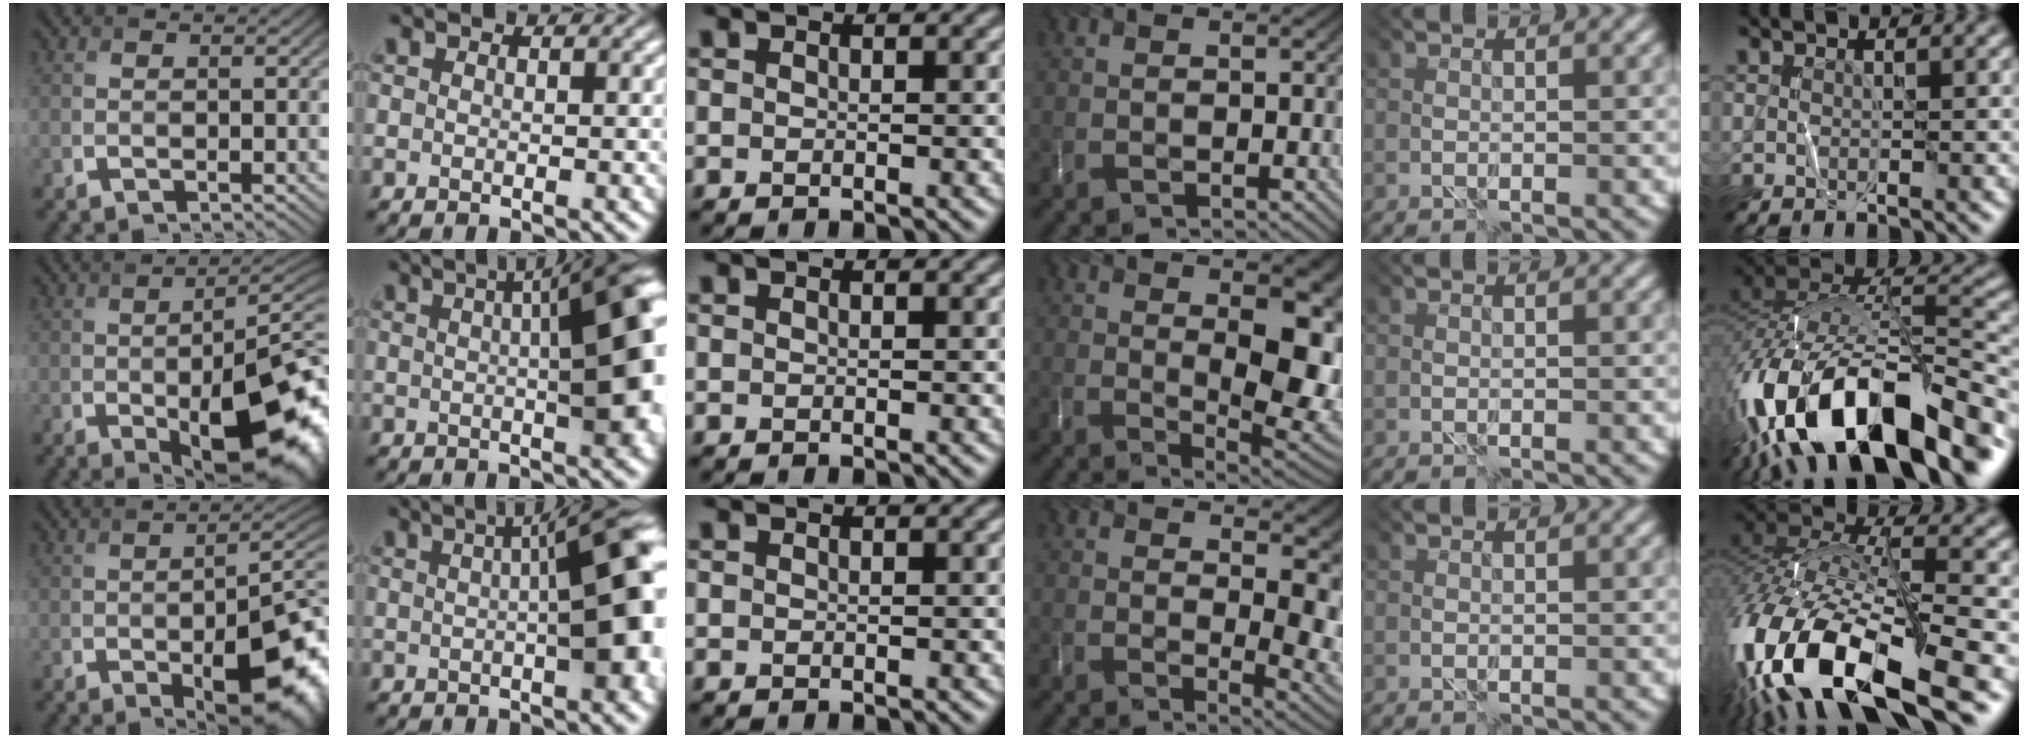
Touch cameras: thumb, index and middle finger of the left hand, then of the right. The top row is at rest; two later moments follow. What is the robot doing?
{"motion": "wrap", "object": "string"}